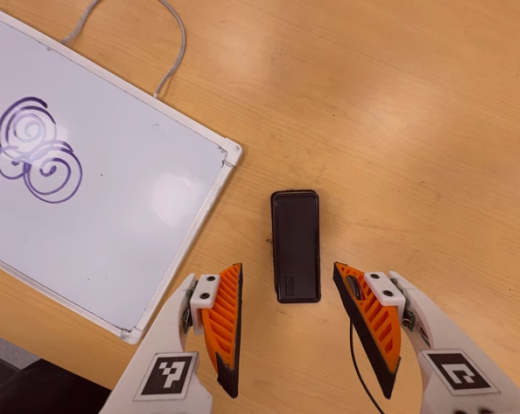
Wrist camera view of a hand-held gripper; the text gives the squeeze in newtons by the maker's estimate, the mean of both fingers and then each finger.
{"total": 0.0}